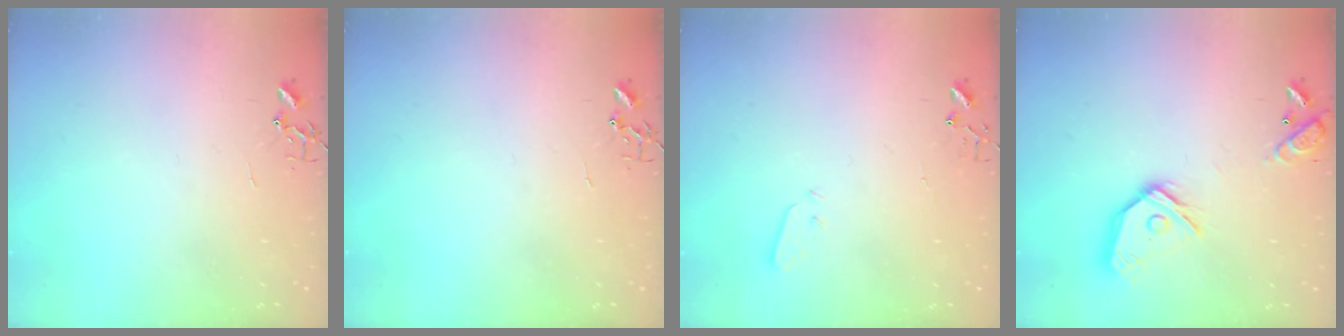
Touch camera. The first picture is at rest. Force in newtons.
{"total": 0.0}
{"total": 2.9, "press": 2.8, "slide": 0.7}
{"total": 15.7, "press": 15.5, "slide": 2.4}